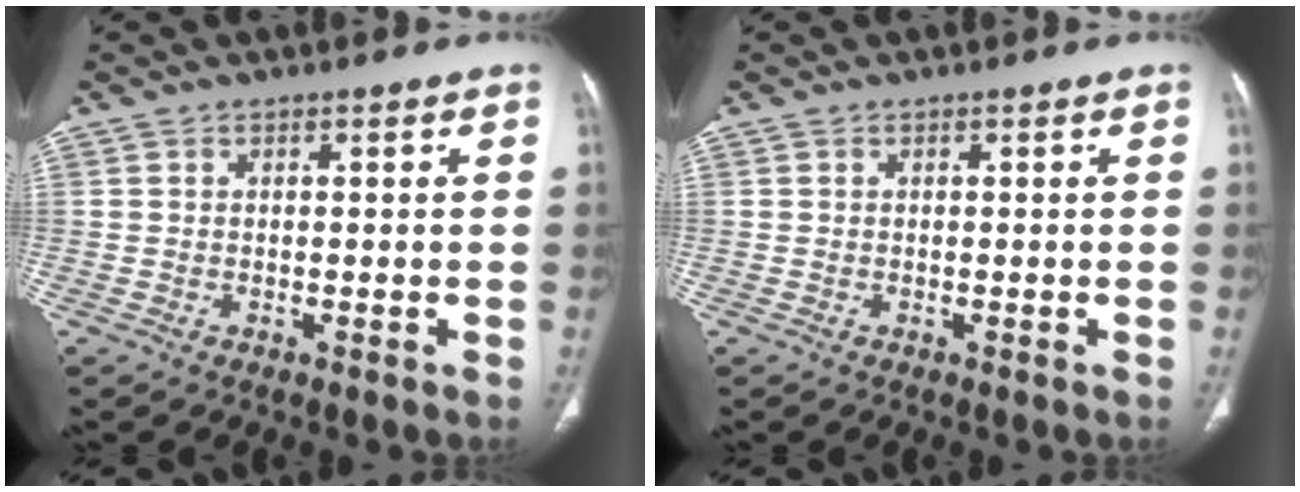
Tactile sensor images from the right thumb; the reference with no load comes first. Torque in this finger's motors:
{"motor_torque": [0.15, 0.15, -0.01, 0.00, 0.00]}